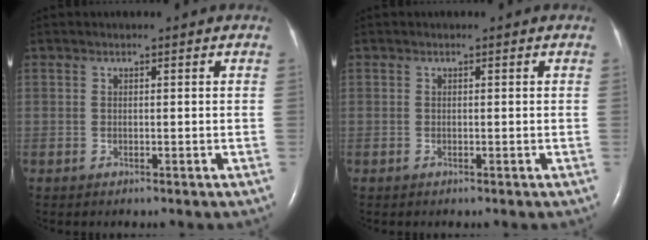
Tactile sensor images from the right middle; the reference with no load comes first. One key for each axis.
{"total": 0.0}